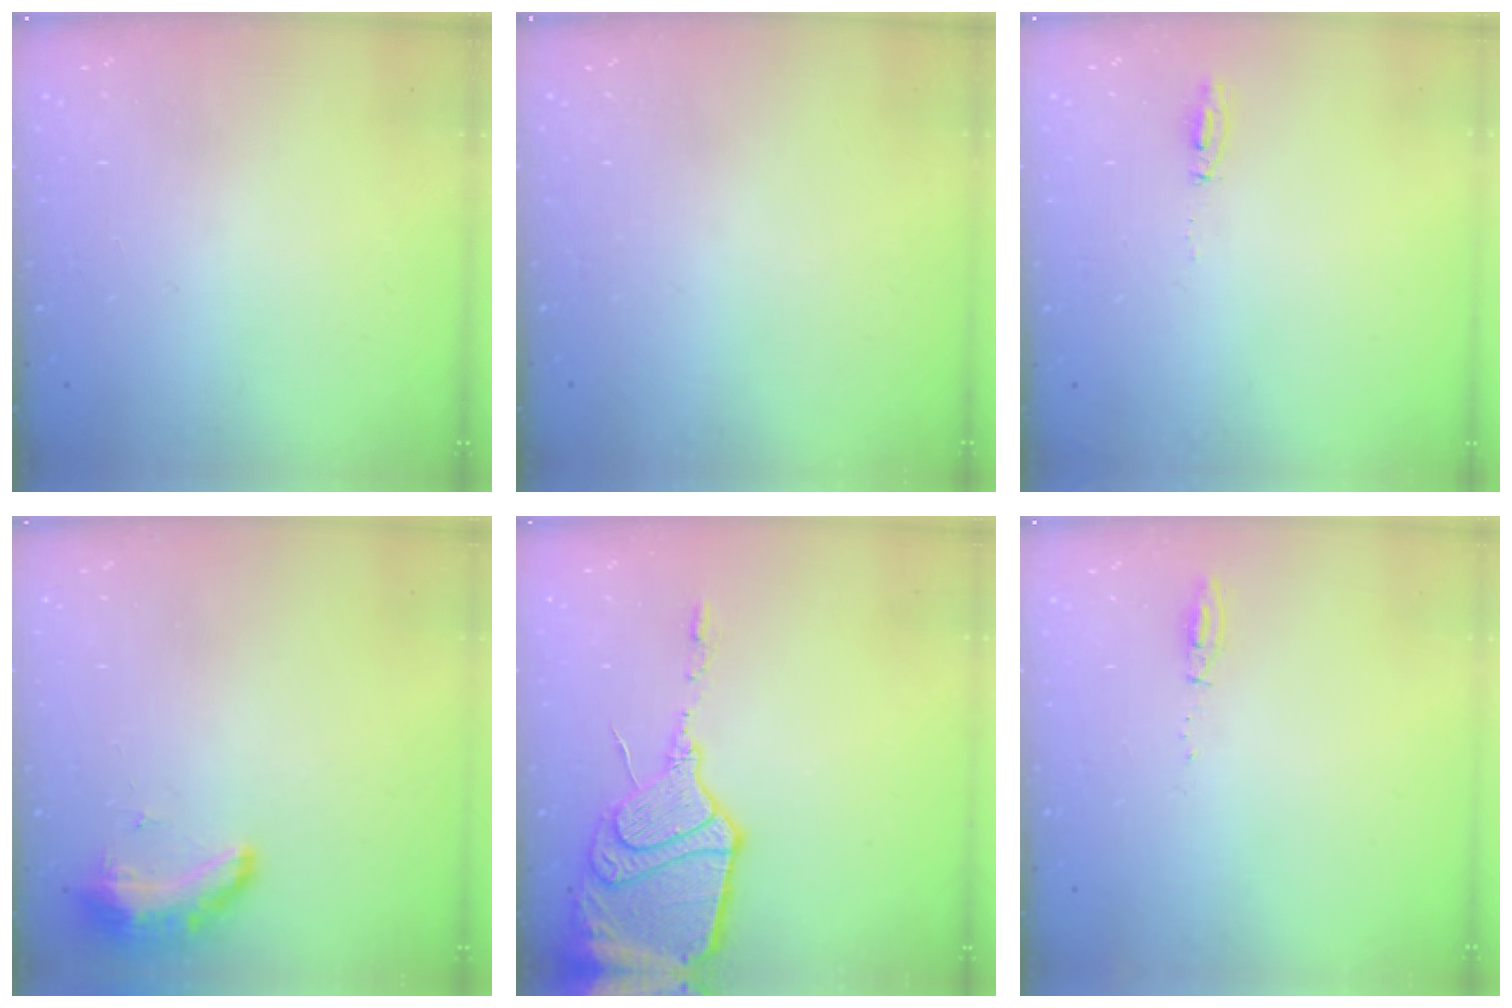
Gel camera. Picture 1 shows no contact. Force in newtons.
{"total": 0.0}
{"total": 16.2, "press": 5.8, "slide": 15.1}
{"total": 11.5, "press": 9.6, "slide": 6.3}
{"total": 19.2, "press": 19.1, "slide": 1.6}
{"total": 4.8, "press": 4.7, "slide": 1.0}